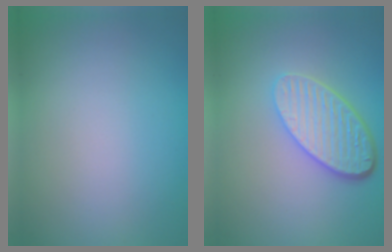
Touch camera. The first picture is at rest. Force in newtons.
{"total": 5.3, "press": 3.9, "slide": 3.6}